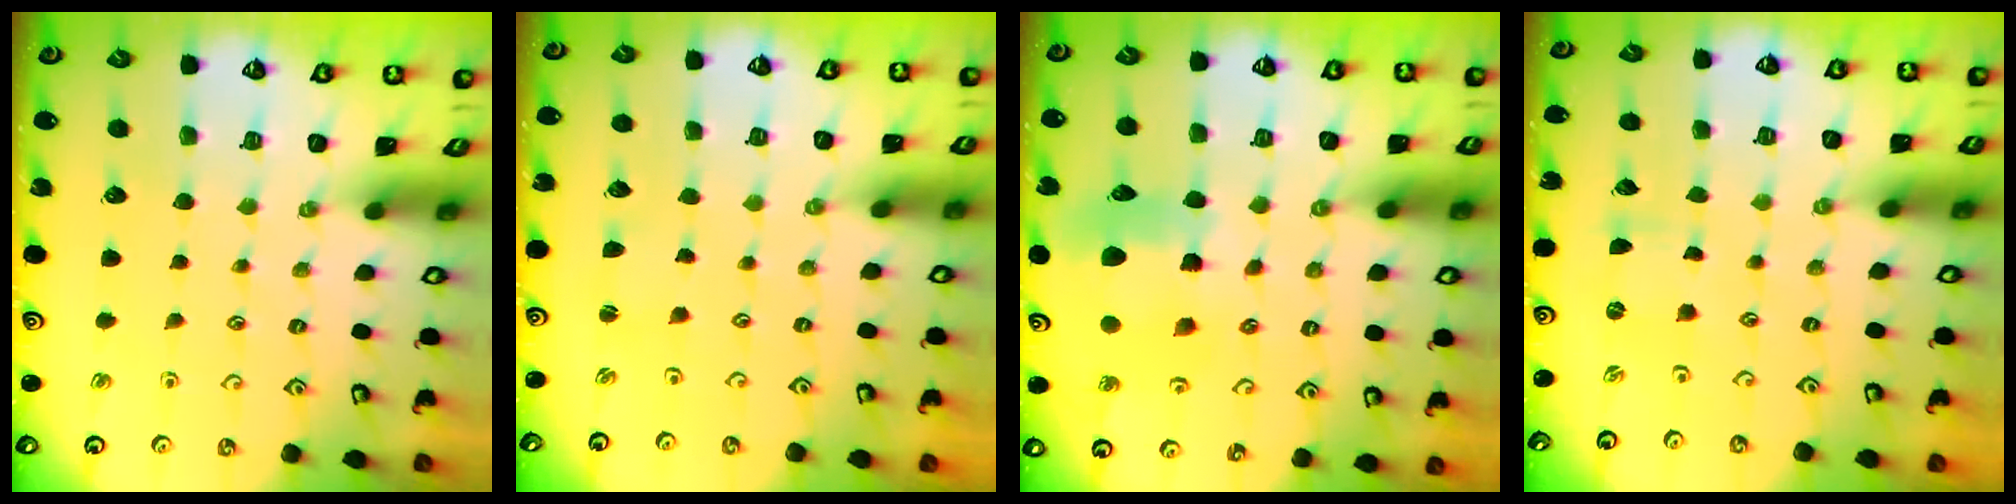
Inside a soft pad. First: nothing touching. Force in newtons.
{"total": 0.7, "press": 0.7, "slide": 0.1}
{"total": 11.9, "press": 11.8, "slide": 1.6}
{"total": 0.0}